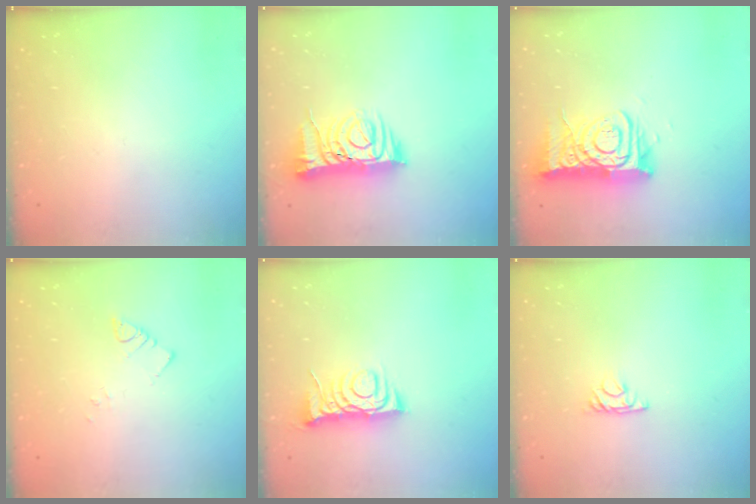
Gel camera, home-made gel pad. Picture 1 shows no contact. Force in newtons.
{"total": 10.1, "press": 10.0, "slide": 1.4}
{"total": 14.2, "press": 14.1, "slide": 1.5}
{"total": 2.5, "press": 2.5, "slide": 0.3}
{"total": 7.1, "press": 7.1, "slide": 0.9}
{"total": 4.3, "press": 4.3, "slide": 0.7}